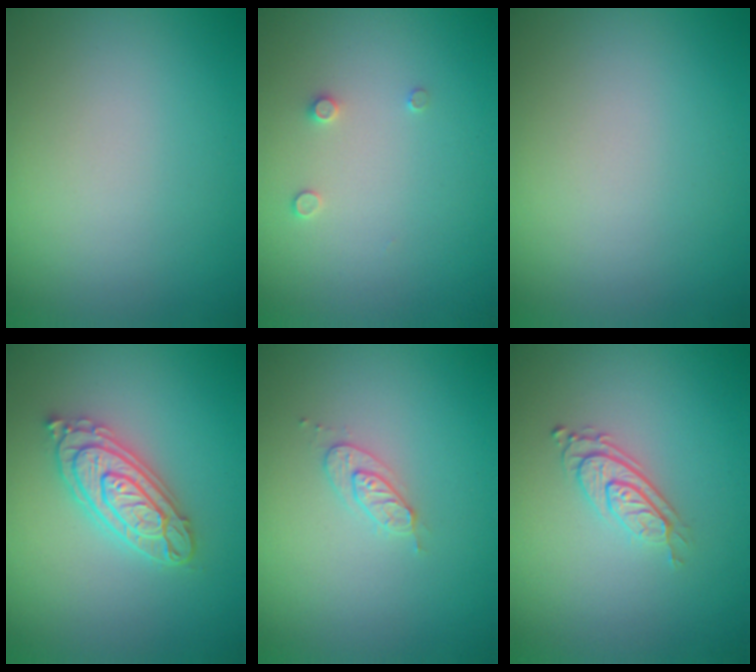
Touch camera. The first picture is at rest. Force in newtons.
{"total": 0.8, "press": 0.8, "slide": 0.0}
{"total": 0.0}
{"total": 4.1, "press": 4.1, "slide": 0.7}
{"total": 1.7, "press": 1.6, "slide": 0.2}
{"total": 2.7, "press": 2.0, "slide": 1.9}